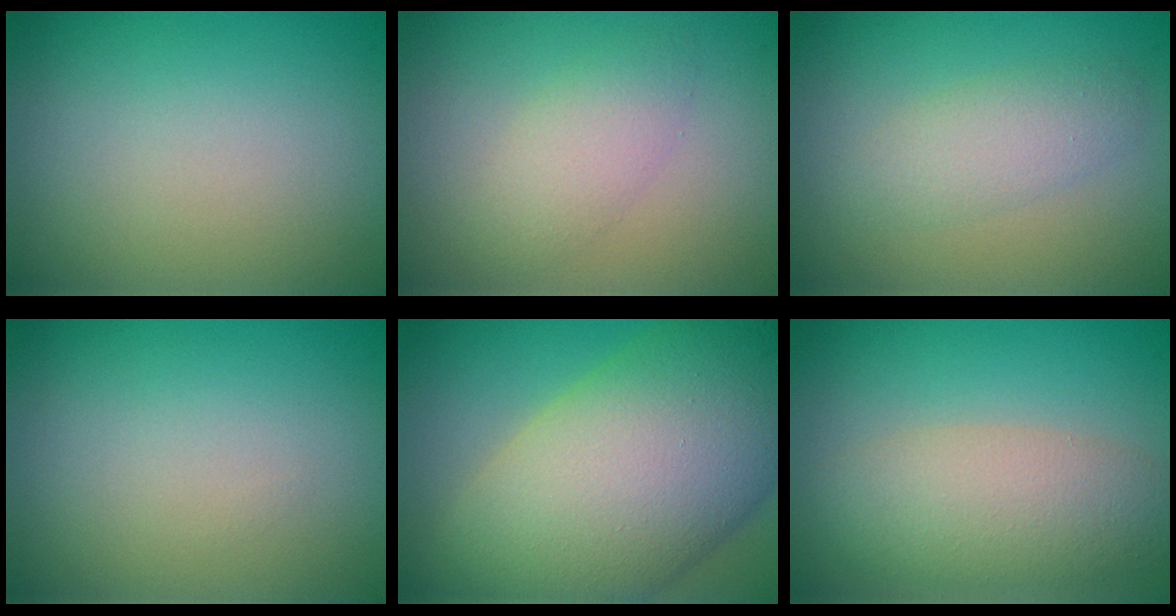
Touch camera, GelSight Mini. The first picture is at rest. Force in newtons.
{"total": 2.4, "press": 2.4, "slide": 0.2}
{"total": 2.4, "press": 2.4, "slide": 0.1}
{"total": 0.0}
{"total": 15.9, "press": 15.9, "slide": 0.6}
{"total": 5.0, "press": 5.0, "slide": 0.3}